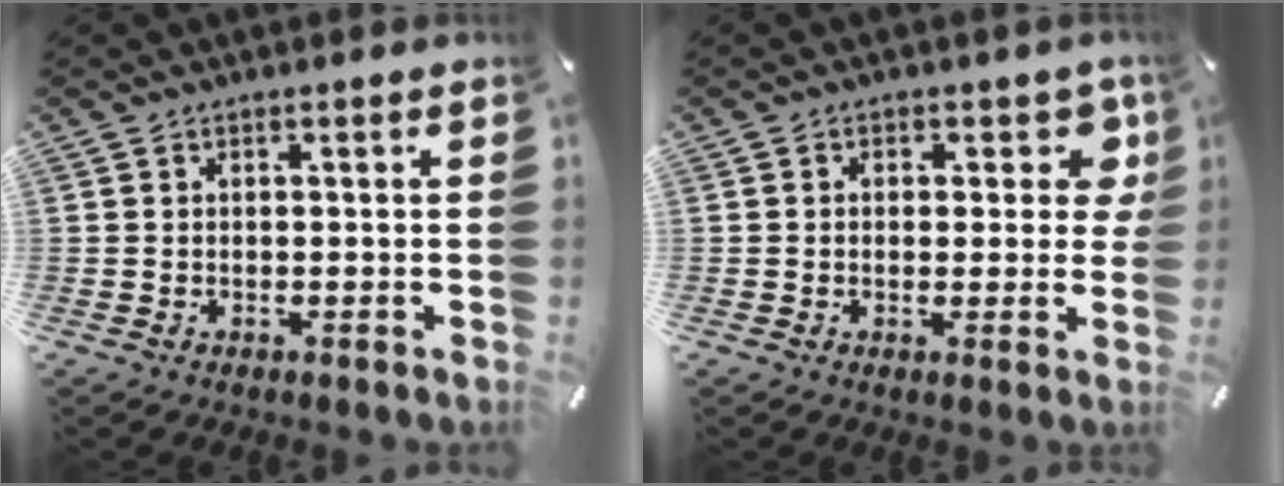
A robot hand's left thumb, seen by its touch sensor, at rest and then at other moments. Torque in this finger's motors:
{"motor_torque": [0.01, -0.29, 0.11, 0.06, -0.01]}